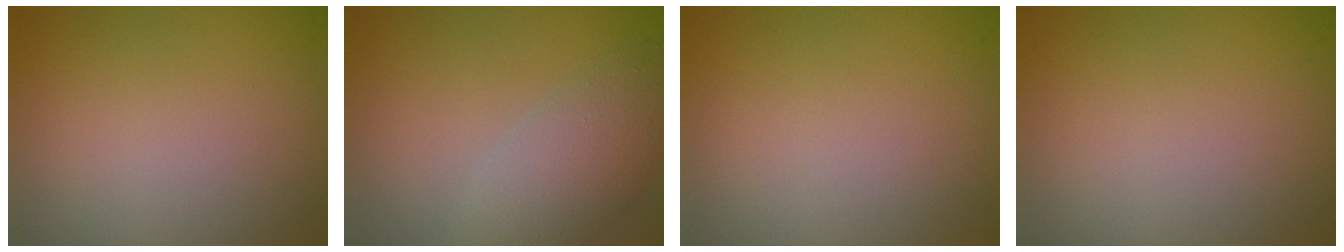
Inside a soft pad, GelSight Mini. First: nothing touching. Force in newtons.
{"total": 4.7, "press": 4.6, "slide": 0.5}
{"total": 0.0}
{"total": 0.0}